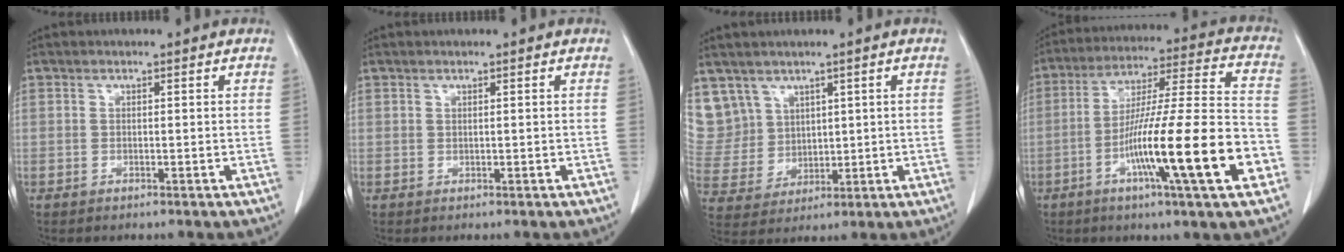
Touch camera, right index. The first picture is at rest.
{"total": 0.0}
{"total": 10.9, "force": [5.8, 9.1, 1.1], "torque": [-0.046, 0.040, 0.145]}
{"total": 20.3, "force": [-7.2, 0.2, 19.0], "torque": [-0.305, -0.014, -0.123]}